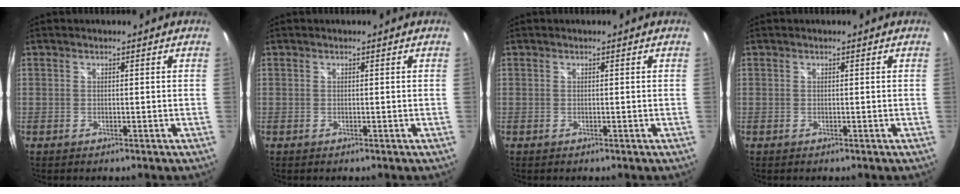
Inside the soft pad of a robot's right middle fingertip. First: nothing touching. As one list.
[{"total": 0.0}, {"total": 0.0}, {"total": 0.0}]